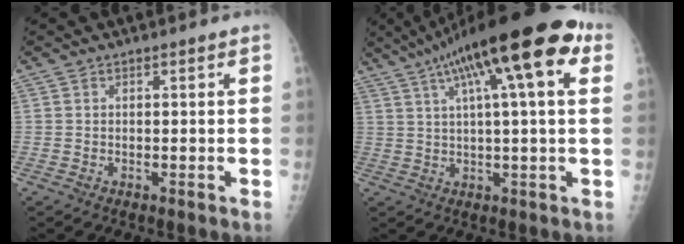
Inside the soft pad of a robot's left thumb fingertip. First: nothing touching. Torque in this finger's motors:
{"motor_torque": [1.31, 0.19, 1.89, -0.89, 0.24]}